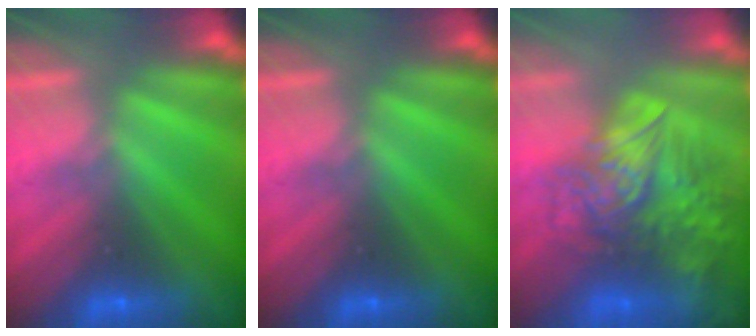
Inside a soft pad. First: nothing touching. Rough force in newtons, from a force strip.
{"total": 0.0}
{"total": 8.5}